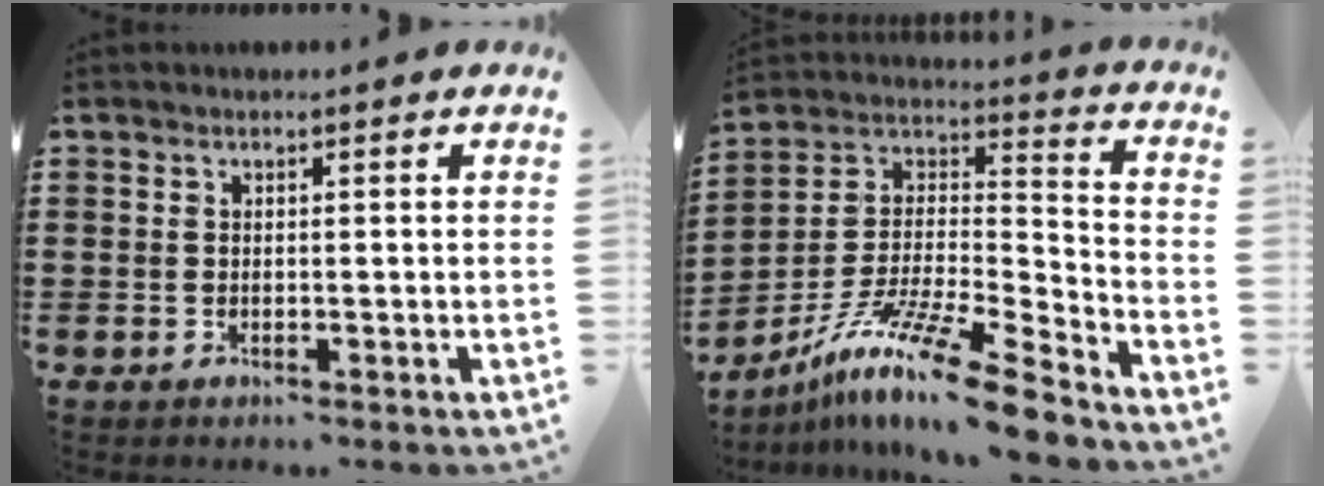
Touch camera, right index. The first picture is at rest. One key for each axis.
{"total": 14.0, "fx": -11.0, "fy": 0.5, "fz": 8.5, "tx": -0.154, "ty": 0.018, "tz": -0.210}